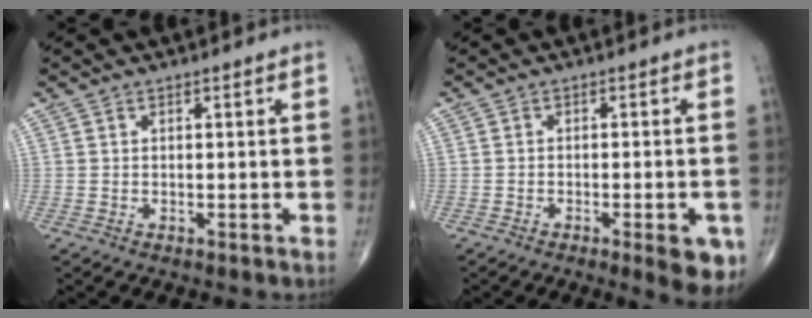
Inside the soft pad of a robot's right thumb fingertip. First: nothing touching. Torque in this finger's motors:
{"motor_torque": [1.27, 1.44, 0.68, -0.12, 0.17]}